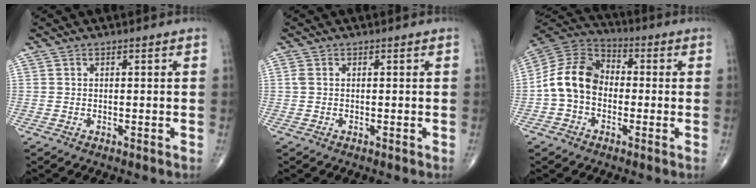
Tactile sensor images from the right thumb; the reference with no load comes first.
{"total": 0.9, "force": [0.2, 0.5, 0.7], "torque": [-0.021, 0.006, 0.006]}
{"total": 11.9, "force": [-1.6, 9.0, 7.7], "torque": [-0.134, 0.038, -0.045]}